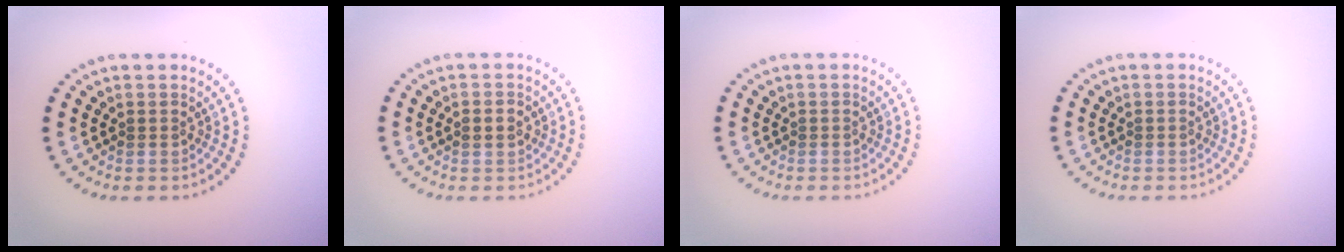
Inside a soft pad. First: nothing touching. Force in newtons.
{"total": 1.8, "press": 1.8, "slide": 0.1}
{"total": 0.0}
{"total": 0.0}